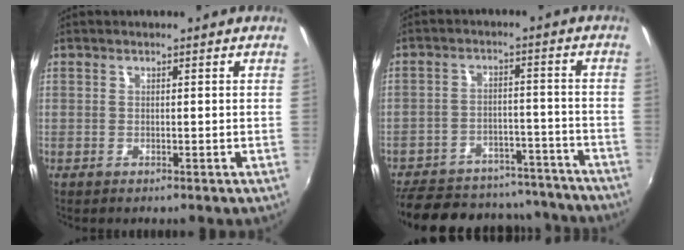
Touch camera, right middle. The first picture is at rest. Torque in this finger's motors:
{"motor_torque": [0.94, -1.20, 0.21, 0.06]}